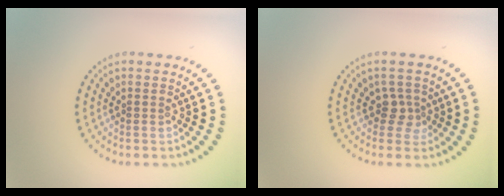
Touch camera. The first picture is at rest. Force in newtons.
{"total": 1.9, "press": 1.4, "slide": 1.3}